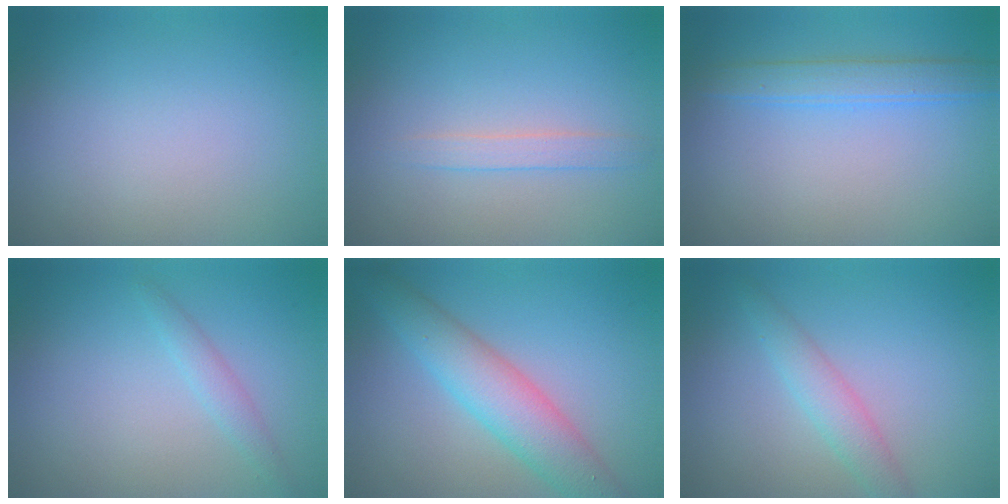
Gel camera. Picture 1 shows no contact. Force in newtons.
{"total": 1.5, "press": 1.5, "slide": 0.1}
{"total": 2.0, "press": 2.0, "slide": 0.1}
{"total": 1.4, "press": 1.4, "slide": 0.1}
{"total": 5.6, "press": 5.6, "slide": 0.2}
{"total": 2.9, "press": 2.9, "slide": 0.1}